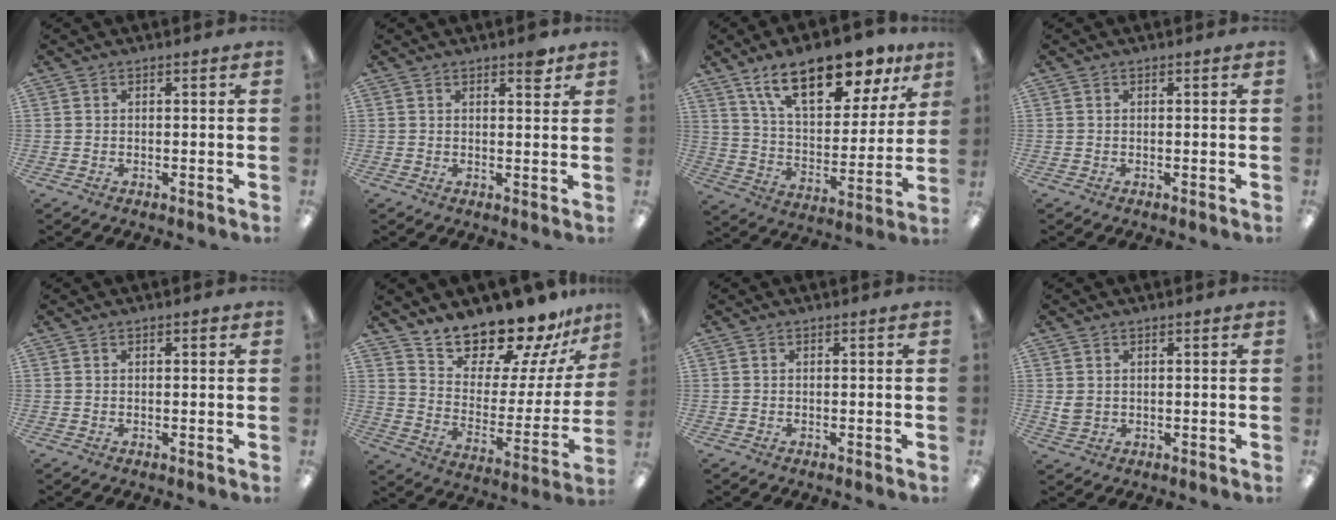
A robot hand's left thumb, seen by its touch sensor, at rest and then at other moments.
{"total": 3.2, "force": [2.4, 1.1, 1.9], "torque": [-0.009, -0.012, 0.035]}
{"total": 20.4, "force": [13.8, 8.6, 12.4], "torque": [-0.199, -0.071, 0.233]}
{"total": 0.0}
{"total": 0.8, "force": [0.5, 0.4, 0.5], "torque": [-0.003, 0.000, 0.007]}
{"total": 18.7, "force": [17.3, 5.0, 5.0], "torque": [-0.088, -0.148, 0.300]}
{"total": 0.0}
{"total": 2.6, "force": [1.0, 2.1, 1.1], "torque": [-0.015, -0.001, 0.018]}